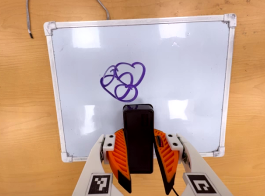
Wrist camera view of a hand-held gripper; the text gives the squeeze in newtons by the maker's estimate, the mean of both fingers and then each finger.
{"total": 10.2, "left": 8.6, "right": 11.8}